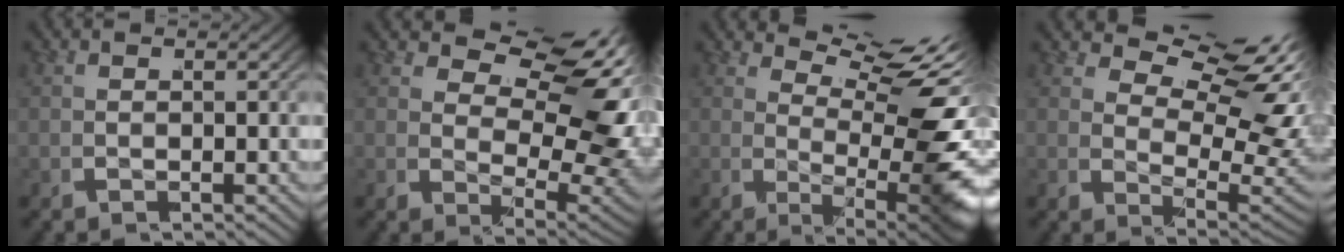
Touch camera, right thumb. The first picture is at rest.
{"total": 10.4, "force": [2.9, 5.4, 8.4], "torque": [-0.115, -0.023, 0.057]}
{"total": 10.9, "force": [2.1, 3.9, 9.9], "torque": [-0.134, -0.010, 0.041]}
{"total": 10.0, "force": [3.8, 5.2, 7.7], "torque": [-0.106, -0.010, 0.063]}